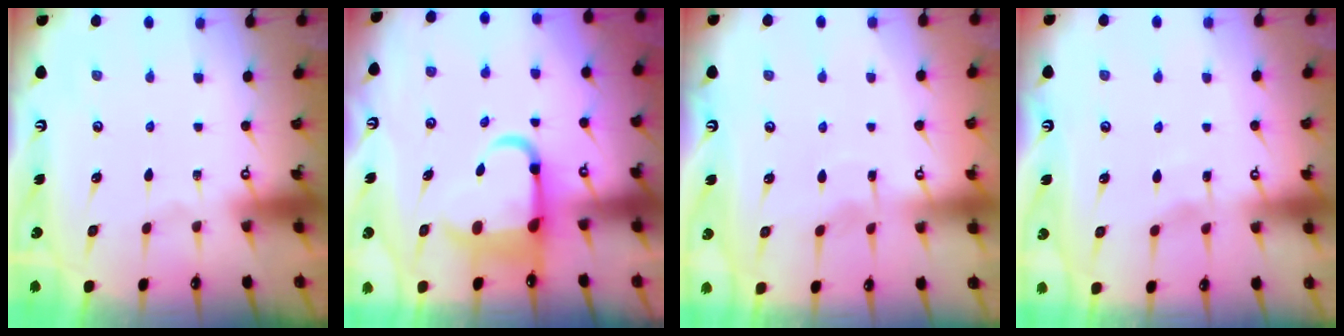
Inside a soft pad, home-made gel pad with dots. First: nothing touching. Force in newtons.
{"total": 8.1, "press": 7.9, "slide": 2.1}
{"total": 2.3, "press": 2.3, "slide": 0.3}
{"total": 3.0, "press": 2.9, "slide": 0.3}